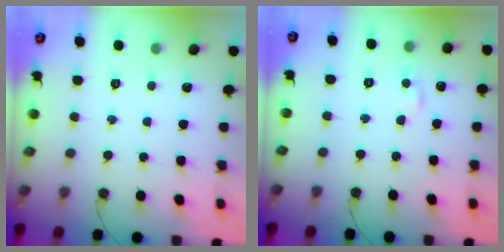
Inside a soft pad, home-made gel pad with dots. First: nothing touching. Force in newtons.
{"total": 4.0, "press": 4.0, "slide": 0.6}